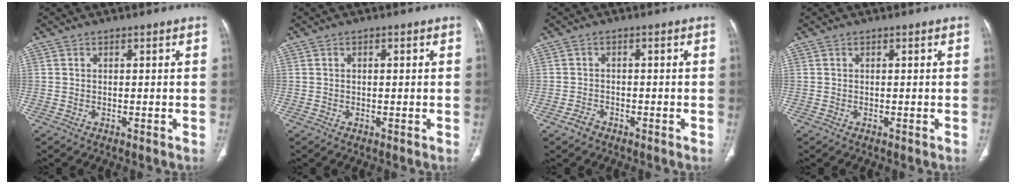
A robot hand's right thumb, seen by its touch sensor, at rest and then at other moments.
{"total": 0.8, "force": [0.1, 0.4, 0.7], "torque": [-0.018, 0.006, 0.004]}
{"total": 2.0, "force": [-1.4, 1.3, 0.5], "torque": [-0.013, 0.009, -0.024]}
{"total": 0.0}